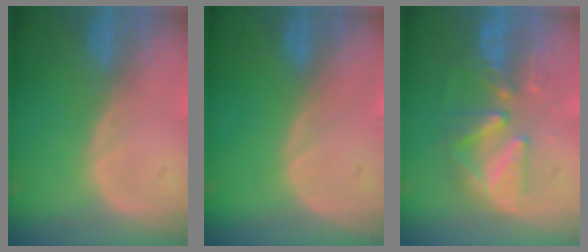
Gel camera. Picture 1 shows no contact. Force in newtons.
{"total": 0.0}
{"total": 8.1, "press": 7.9, "slide": 1.9}